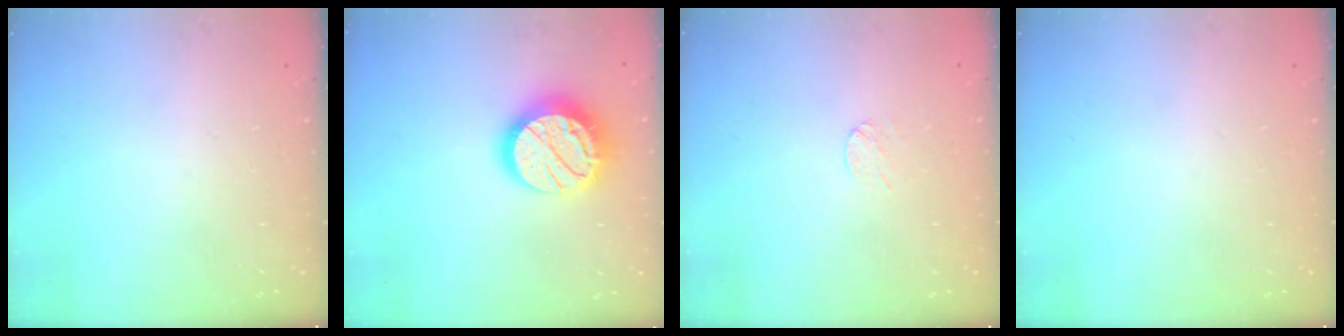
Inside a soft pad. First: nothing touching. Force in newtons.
{"total": 17.9, "press": 17.9, "slide": 1.0}
{"total": 2.6, "press": 2.5, "slide": 0.3}
{"total": 0.0}